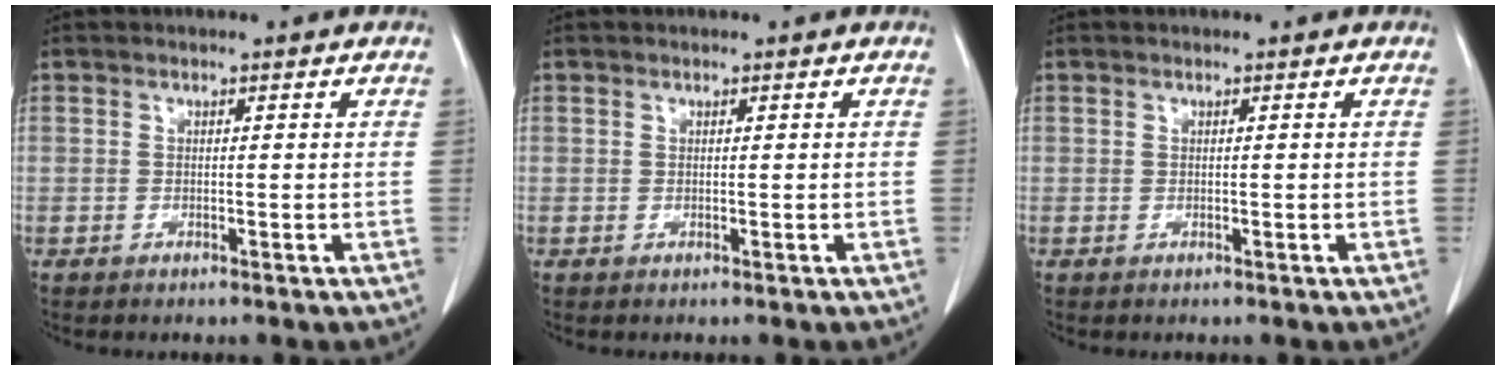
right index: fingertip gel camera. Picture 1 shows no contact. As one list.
[{"total": 0.0}, {"total": 0.0}]